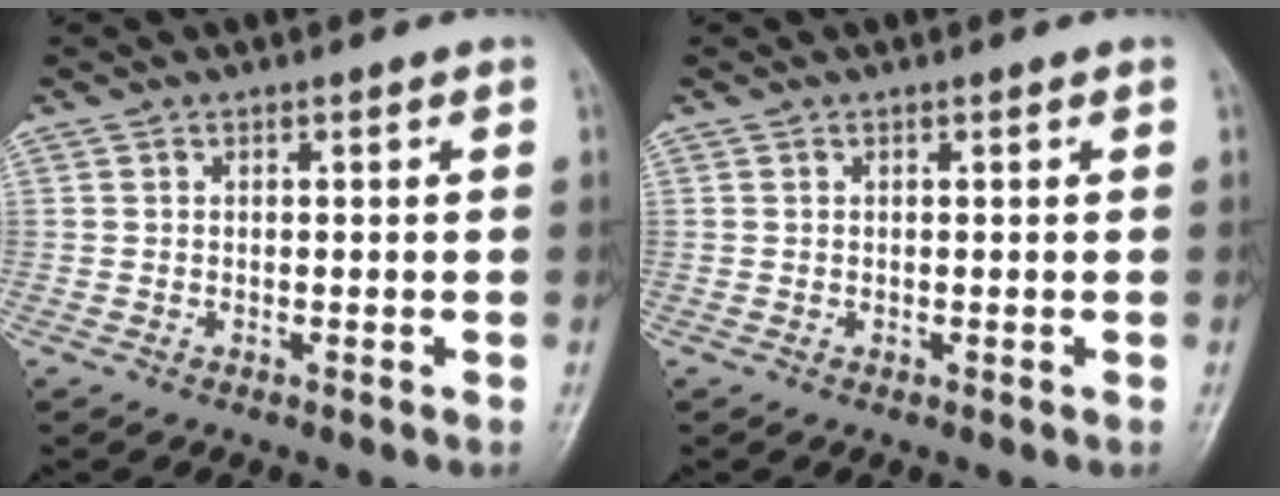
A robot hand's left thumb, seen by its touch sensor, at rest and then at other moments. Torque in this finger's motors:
{"motor_torque": [-0.07, -0.04, 0.01, 0.00, 0.00]}